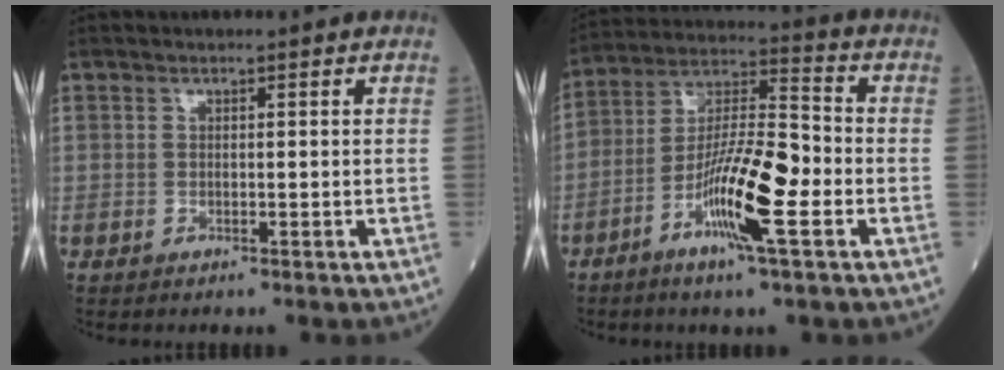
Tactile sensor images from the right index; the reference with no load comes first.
{"total": 13.3, "force": [-4.7, 1.5, 12.4], "torque": [-0.233, 0.002, -0.089]}